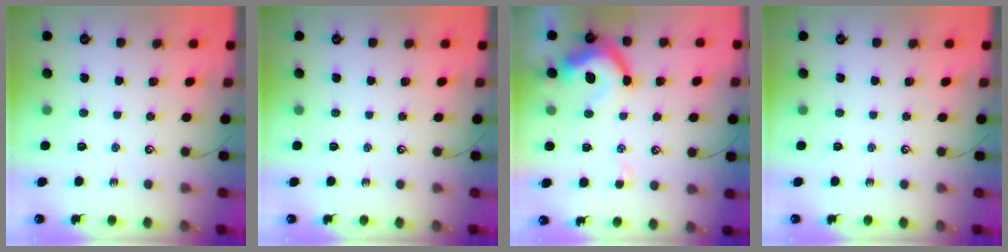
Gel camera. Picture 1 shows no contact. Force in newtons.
{"total": 0.0}
{"total": 9.5, "press": 9.4, "slide": 1.6}
{"total": 0.0}